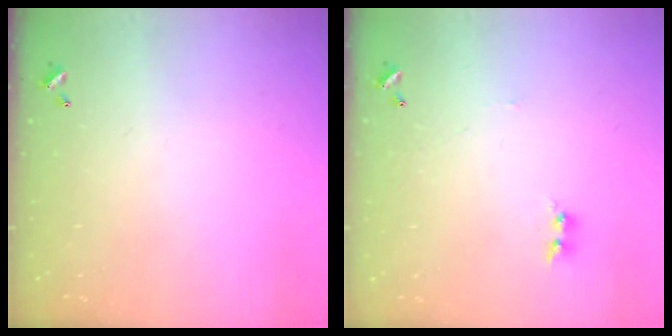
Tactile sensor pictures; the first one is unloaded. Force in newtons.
{"total": 3.8, "press": 3.8, "slide": 0.5}